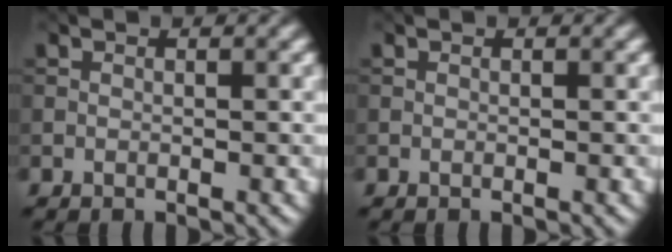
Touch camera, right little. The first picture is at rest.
{"total": 0.0}